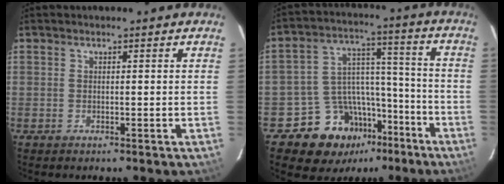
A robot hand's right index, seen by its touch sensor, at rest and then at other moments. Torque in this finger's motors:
{"motor_torque": [1.06, -0.90, 0.30, 0.00]}